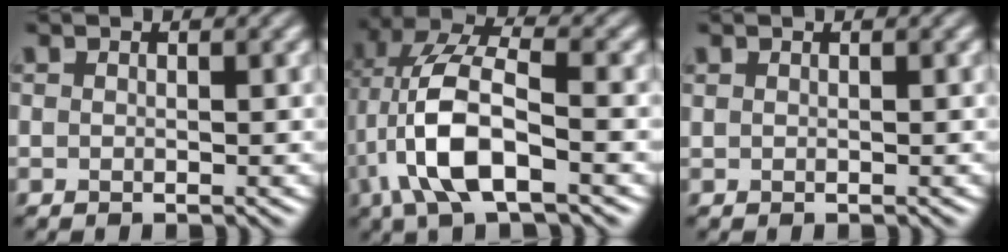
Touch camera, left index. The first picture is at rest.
{"total": 8.7, "force": [-2.4, 3.4, 7.7], "torque": [-0.167, 0.015, -0.051]}
{"total": 0.0}